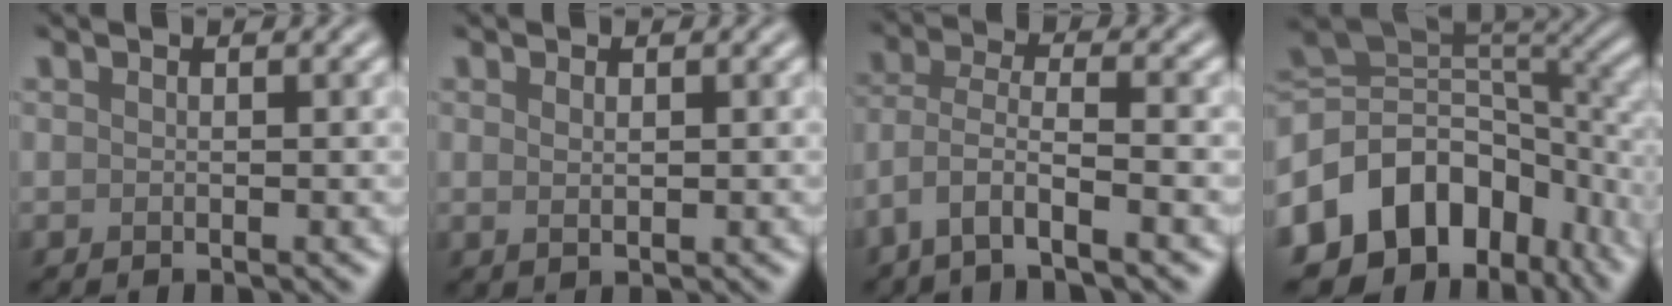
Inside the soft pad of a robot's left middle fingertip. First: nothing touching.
{"total": 0.9, "force": [0.3, 0.4, 0.7], "torque": [-0.016, -0.001, 0.007]}
{"total": 4.9, "force": [-3.0, 1.2, 3.7], "torque": [-0.075, -0.001, -0.066]}
{"total": 12.9, "force": [-5.1, 9.4, 7.1], "torque": [-0.131, 0.003, -0.094]}